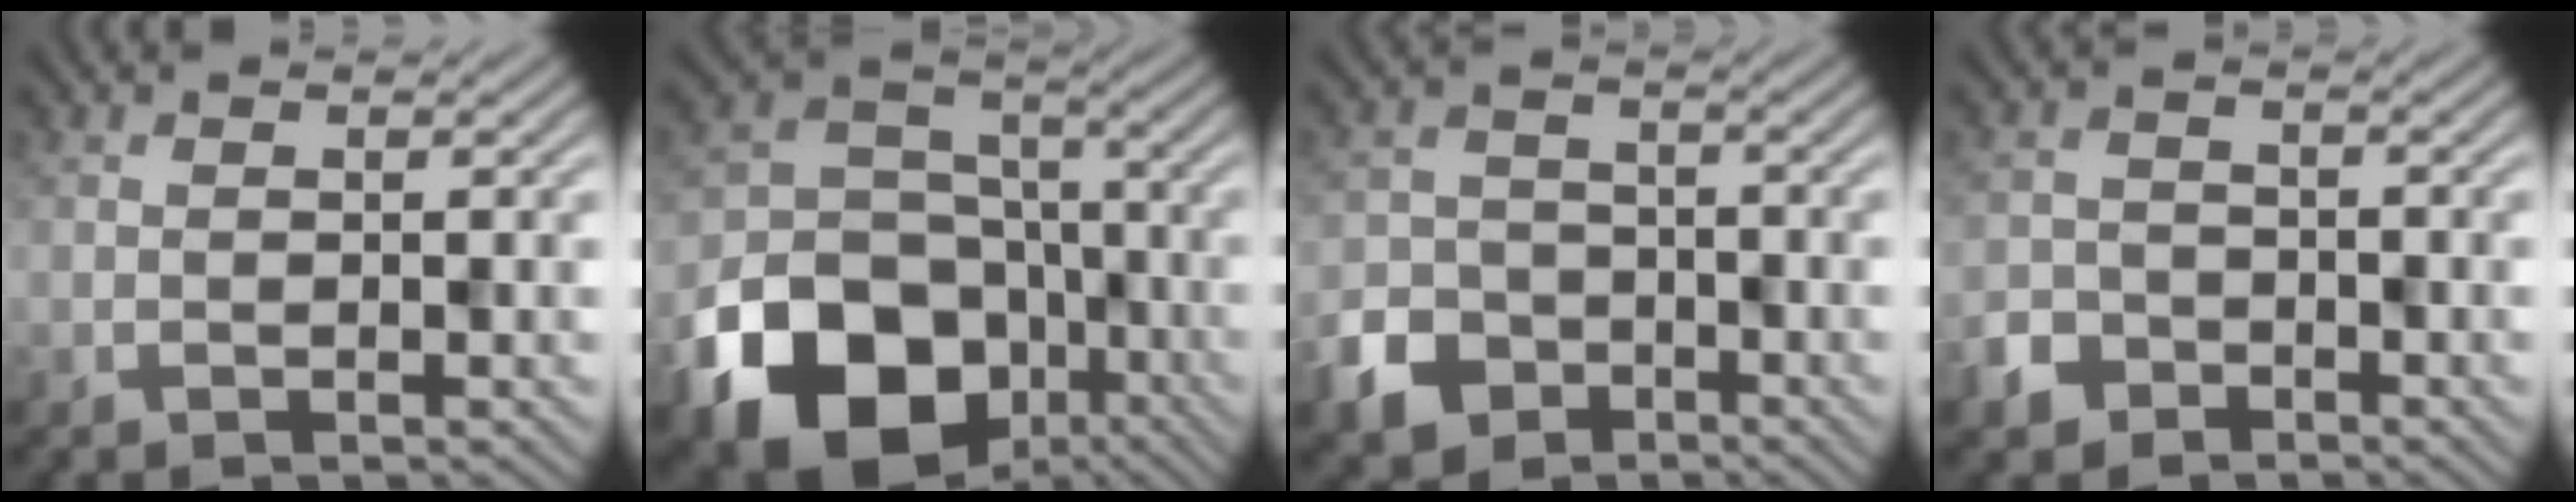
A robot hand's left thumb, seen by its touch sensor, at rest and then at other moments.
{"total": 20.6, "force": [-10.5, 15.5, 8.7], "torque": [-0.185, -0.067, -0.181]}
{"total": 6.5, "force": [-3.9, 4.7, 2.4], "torque": [-0.064, -0.010, -0.082]}
{"total": 3.4, "force": [-2.4, 2.3, 0.9], "torque": [-0.021, -0.003, -0.053]}